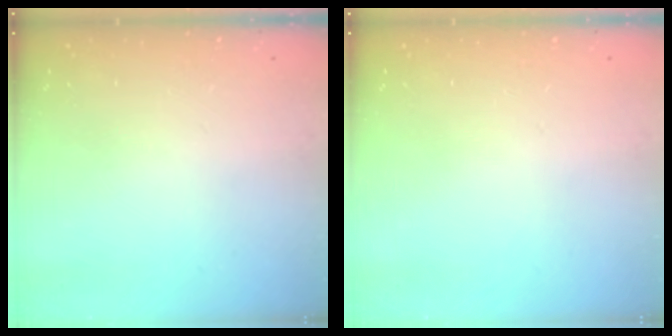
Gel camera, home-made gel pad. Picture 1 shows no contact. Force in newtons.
{"total": 0.0}